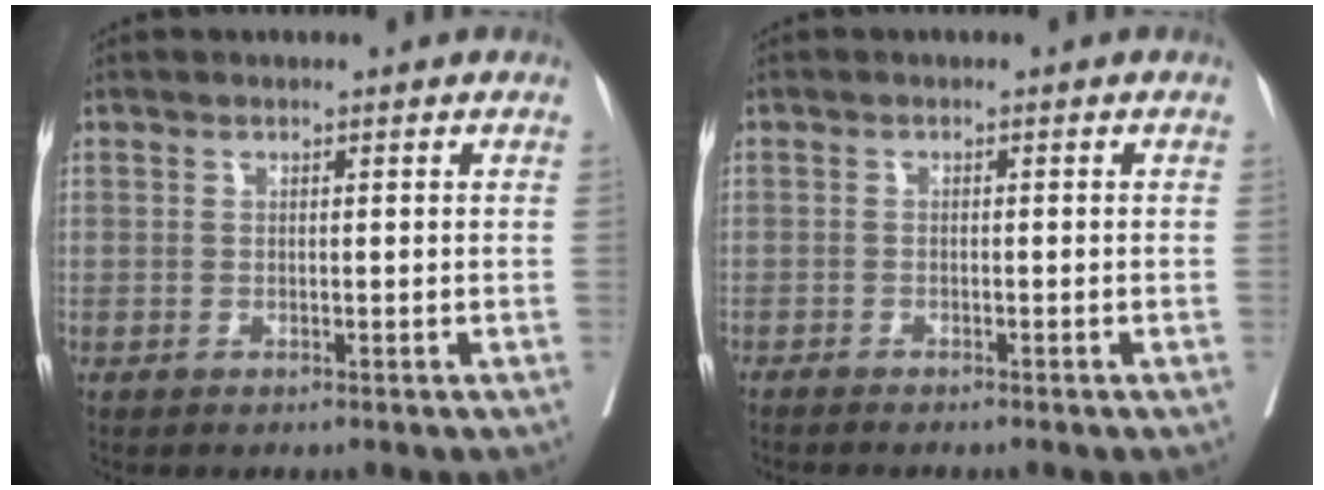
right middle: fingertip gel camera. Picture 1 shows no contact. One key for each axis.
{"total": 3.0, "fx": -2.6, "fy": -0.3, "fz": 1.4, "tx": -0.018, "ty": -0.003, "tz": -0.039}